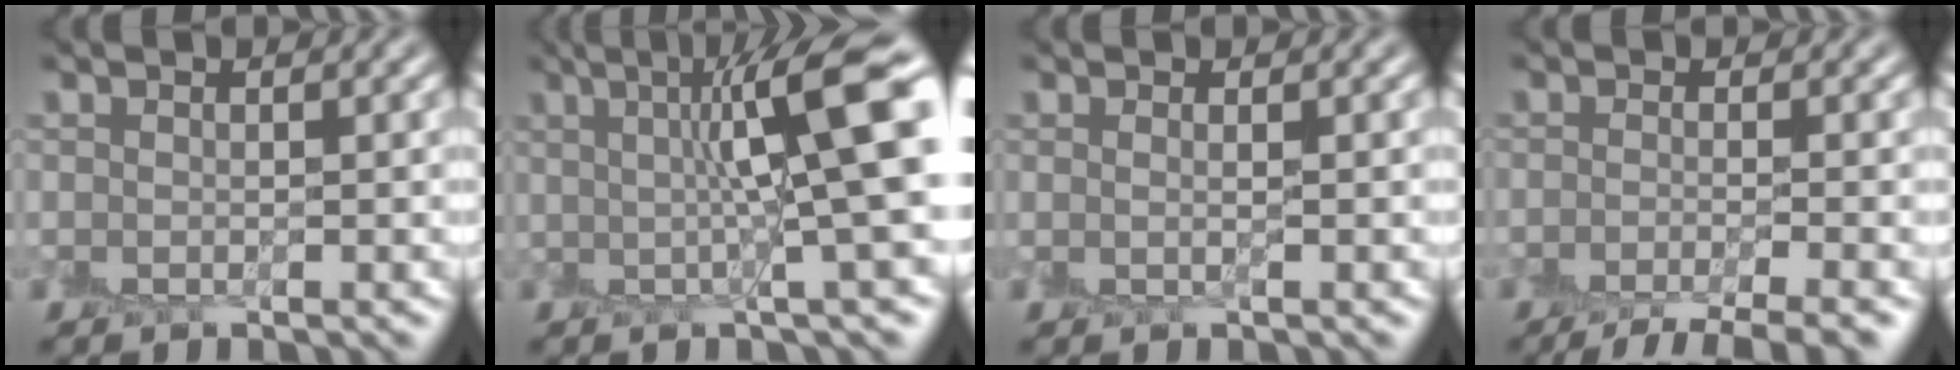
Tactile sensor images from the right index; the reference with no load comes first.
{"total": 8.2, "force": [1.8, 1.0, 8.0], "torque": [-0.098, 0.014, 0.026]}
{"total": 0.7, "force": [0.1, -0.1, 0.7], "torque": [-0.013, -0.001, 0.002]}
{"total": 5.2, "force": [-3.4, 1.3, 3.7], "torque": [-0.040, -0.003, -0.061]}